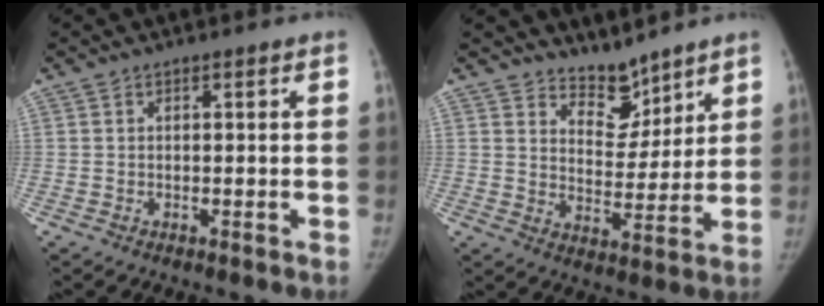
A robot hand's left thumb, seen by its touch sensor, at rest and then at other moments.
{"total": 7.1, "force": [6.3, 3.0, 1.0], "torque": [0.020, -0.063, 0.114]}